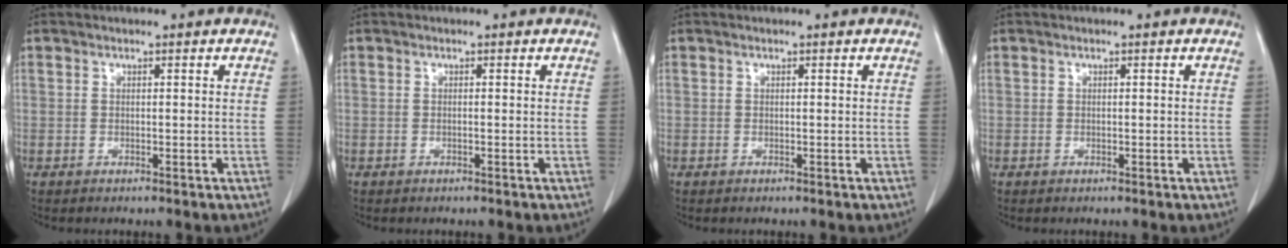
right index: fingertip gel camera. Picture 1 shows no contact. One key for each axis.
{"total": 0.0}
{"total": 0.0}
{"total": 0.0}